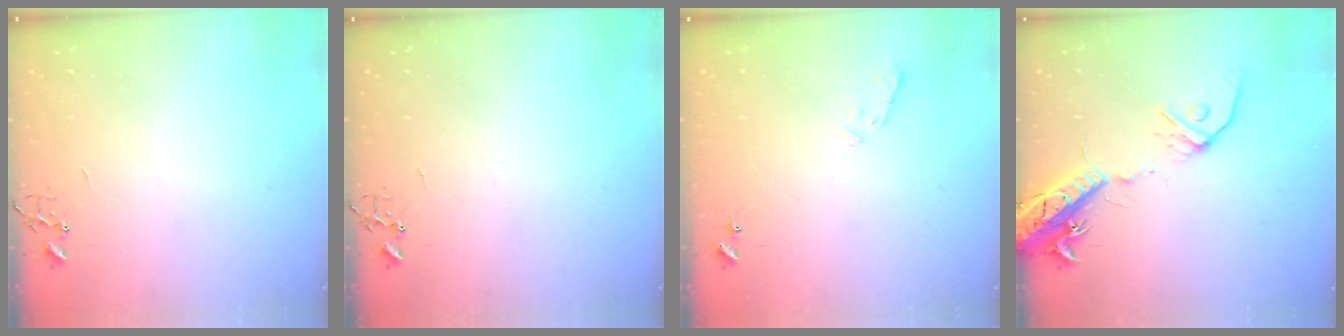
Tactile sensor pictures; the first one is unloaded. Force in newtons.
{"total": 0.0}
{"total": 4.5, "press": 4.5, "slide": 0.4}
{"total": 16.6, "press": 16.3, "slide": 3.5}